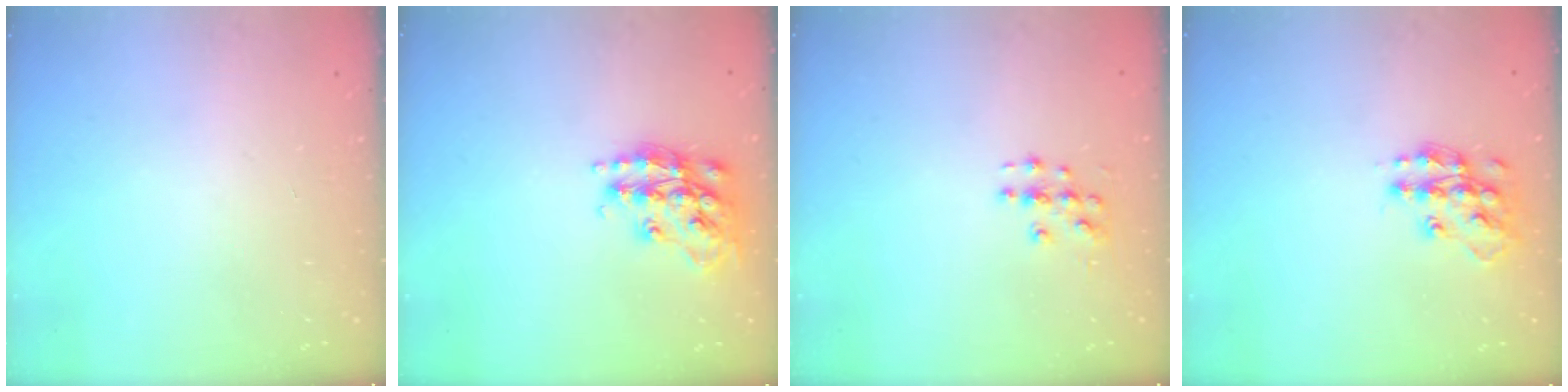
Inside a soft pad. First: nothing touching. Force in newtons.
{"total": 17.2, "press": 17.2, "slide": 1.2}
{"total": 3.9, "press": 3.9, "slide": 0.2}
{"total": 13.2, "press": 13.1, "slide": 0.9}